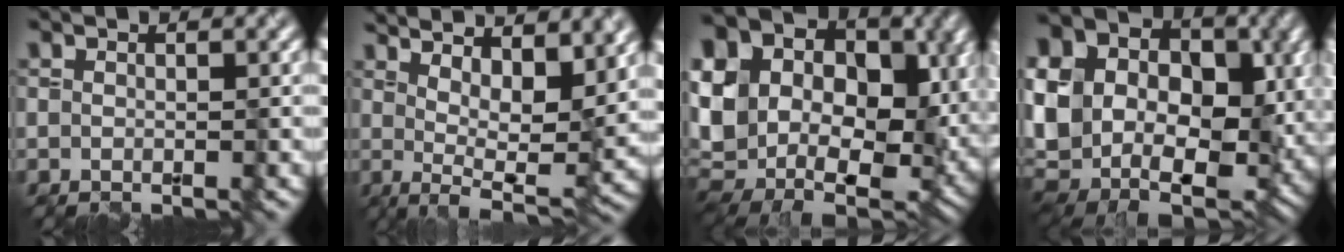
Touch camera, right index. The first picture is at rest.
{"total": 9.6, "force": [4.7, 2.5, 8.0], "torque": [-0.104, 0.008, 0.072]}
{"total": 18.7, "force": [4.5, 14.3, 11.1], "torque": [-0.231, 0.025, 0.089]}
{"total": 17.8, "force": [2.6, 14.1, 10.6], "torque": [-0.225, 0.021, 0.061]}